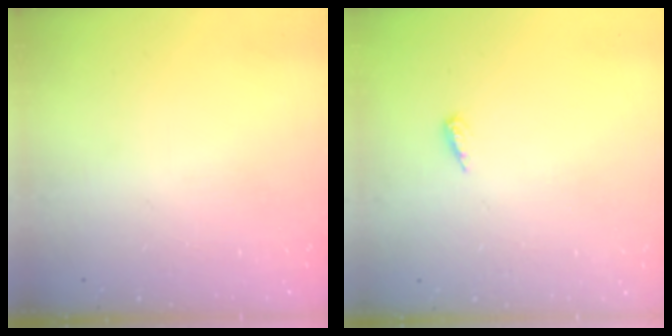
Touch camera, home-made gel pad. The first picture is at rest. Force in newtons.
{"total": 6.0, "press": 6.0, "slide": 0.6}